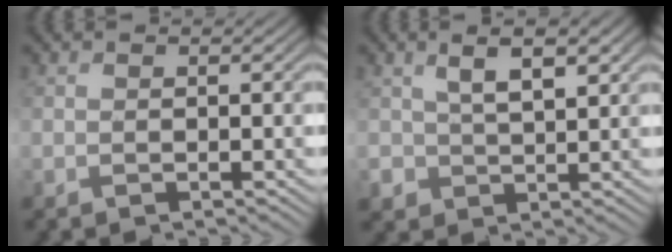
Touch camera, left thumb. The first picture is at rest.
{"total": 4.5, "force": [2.0, 2.4, 3.2], "torque": [-0.068, -0.003, 0.040]}